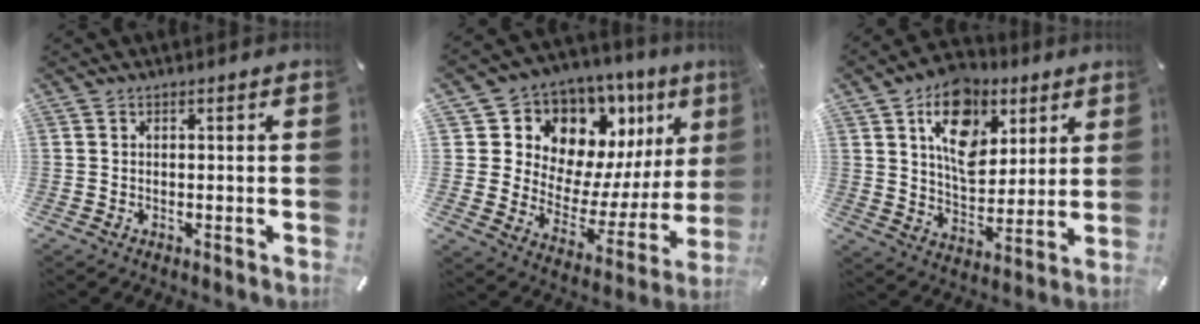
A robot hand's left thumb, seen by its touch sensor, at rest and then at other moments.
{"total": 11.1, "force": [8.2, 7.5, 1.1], "torque": [-0.017, -0.107, 0.148]}
{"total": 15.1, "force": [6.7, 10.8, 8.2], "torque": [-0.122, -0.025, 0.123]}